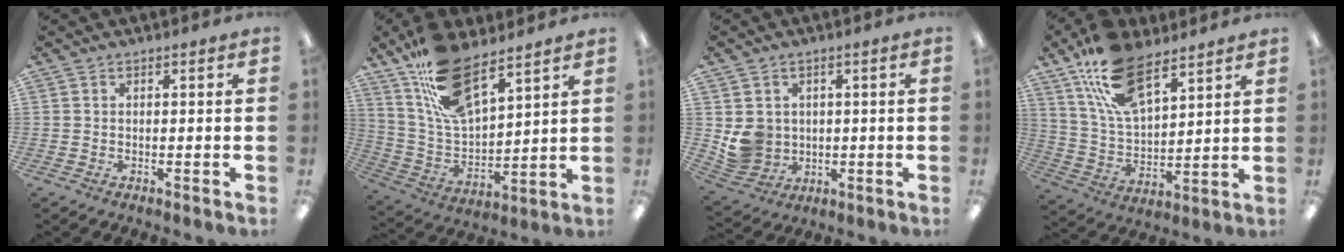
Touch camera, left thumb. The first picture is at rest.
{"total": 17.9, "force": [12.2, 7.5, 10.8], "torque": [-0.215, -0.054, 0.222]}
{"total": 6.7, "force": [1.3, 6.4, 1.6], "torque": [-0.038, 0.003, 0.034]}
{"total": 17.7, "force": [11.2, 8.4, 10.9], "torque": [-0.207, -0.036, 0.204]}